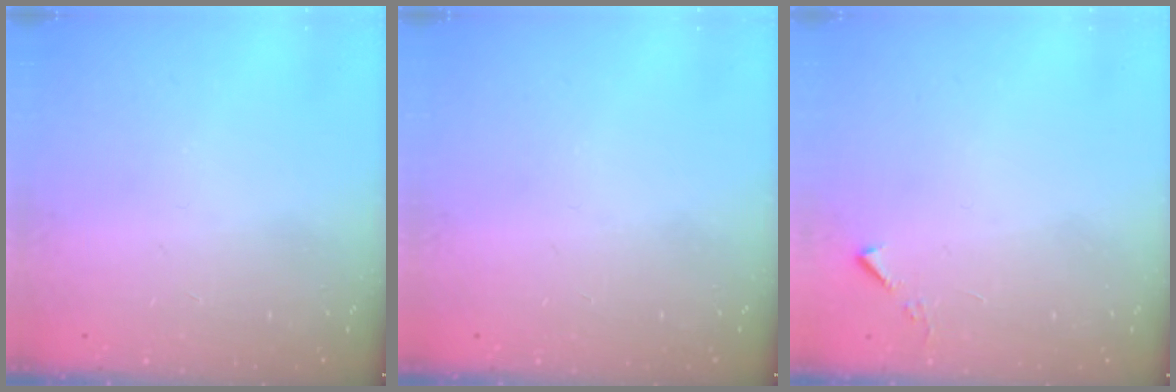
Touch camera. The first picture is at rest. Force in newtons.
{"total": 0.0}
{"total": 4.0, "press": 3.9, "slide": 0.5}